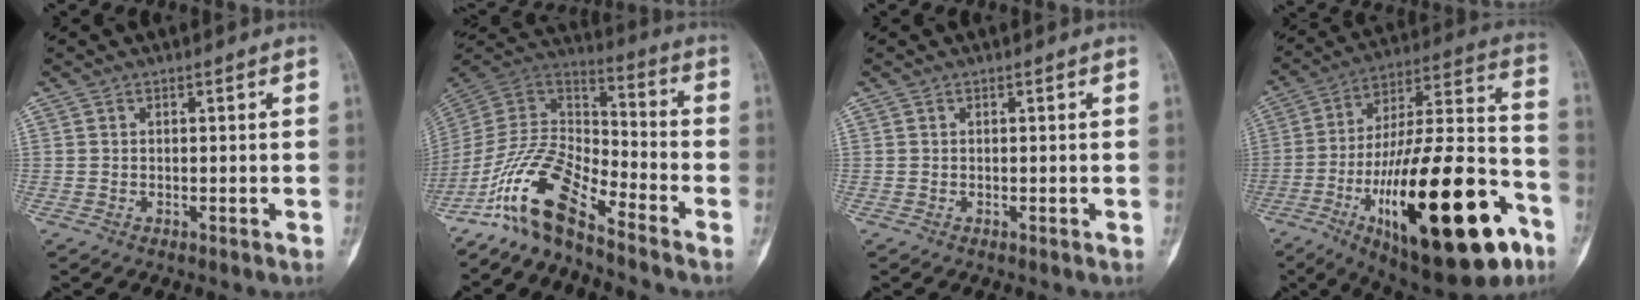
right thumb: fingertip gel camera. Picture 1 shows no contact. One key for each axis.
{"total": 13.8, "fx": -10.5, "fy": 3.8, "fz": 8.1, "tx": -0.150, "ty": 0.085, "tz": -0.212}
{"total": 0.0}
{"total": 34.9, "fx": -14.8, "fy": 12.0, "fz": 29.2, "tx": -0.447, "ty": 0.064, "tz": -0.222}